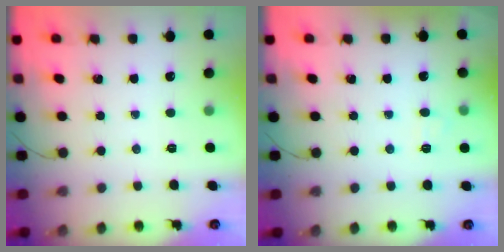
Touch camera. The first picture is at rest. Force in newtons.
{"total": 5.4, "press": 5.2, "slide": 1.4}